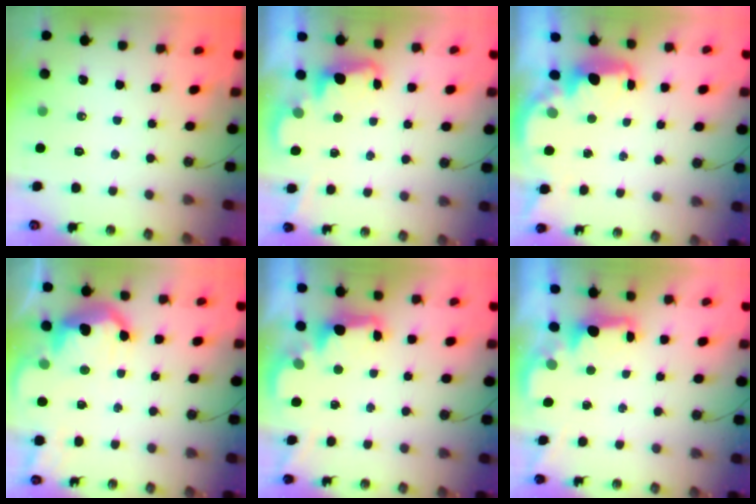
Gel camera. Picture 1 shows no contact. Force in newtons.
{"total": 2.5, "press": 2.4, "slide": 0.5}
{"total": 3.9, "press": 3.9, "slide": 0.6}
{"total": 10.1, "press": 10.0, "slide": 0.9}
{"total": 2.7, "press": 2.6, "slide": 0.8}
{"total": 1.6, "press": 1.4, "slide": 0.8}